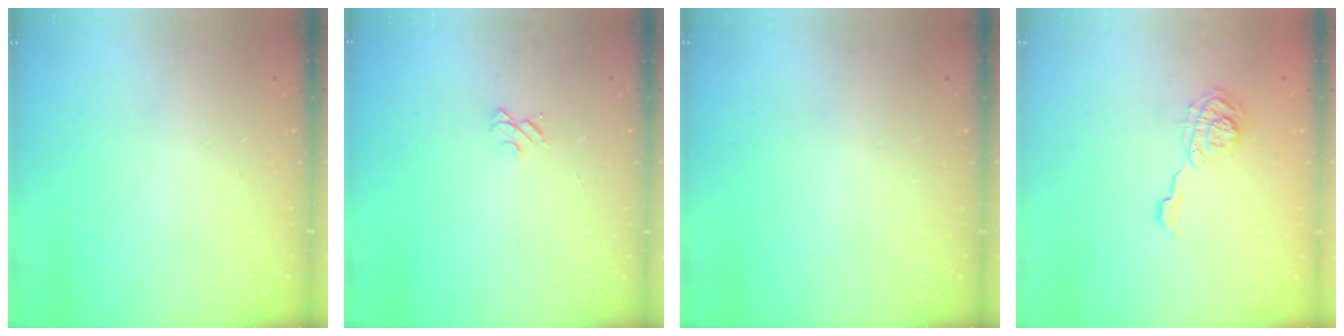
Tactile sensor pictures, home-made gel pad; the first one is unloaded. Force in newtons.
{"total": 4.0, "press": 4.0, "slide": 0.3}
{"total": 0.0}
{"total": 9.2, "press": 9.2, "slide": 0.4}